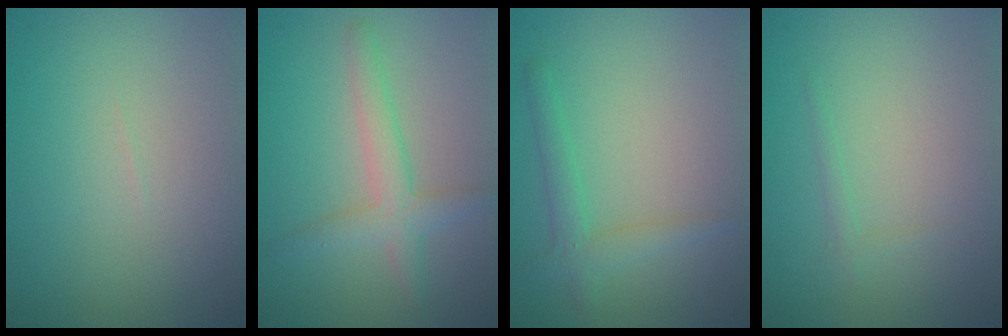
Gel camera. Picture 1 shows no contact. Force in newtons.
{"total": 2.8, "press": 2.8, "slide": 0.2}
{"total": 2.2, "press": 2.2, "slide": 0.0}
{"total": 0.7, "press": 0.7, "slide": 0.0}